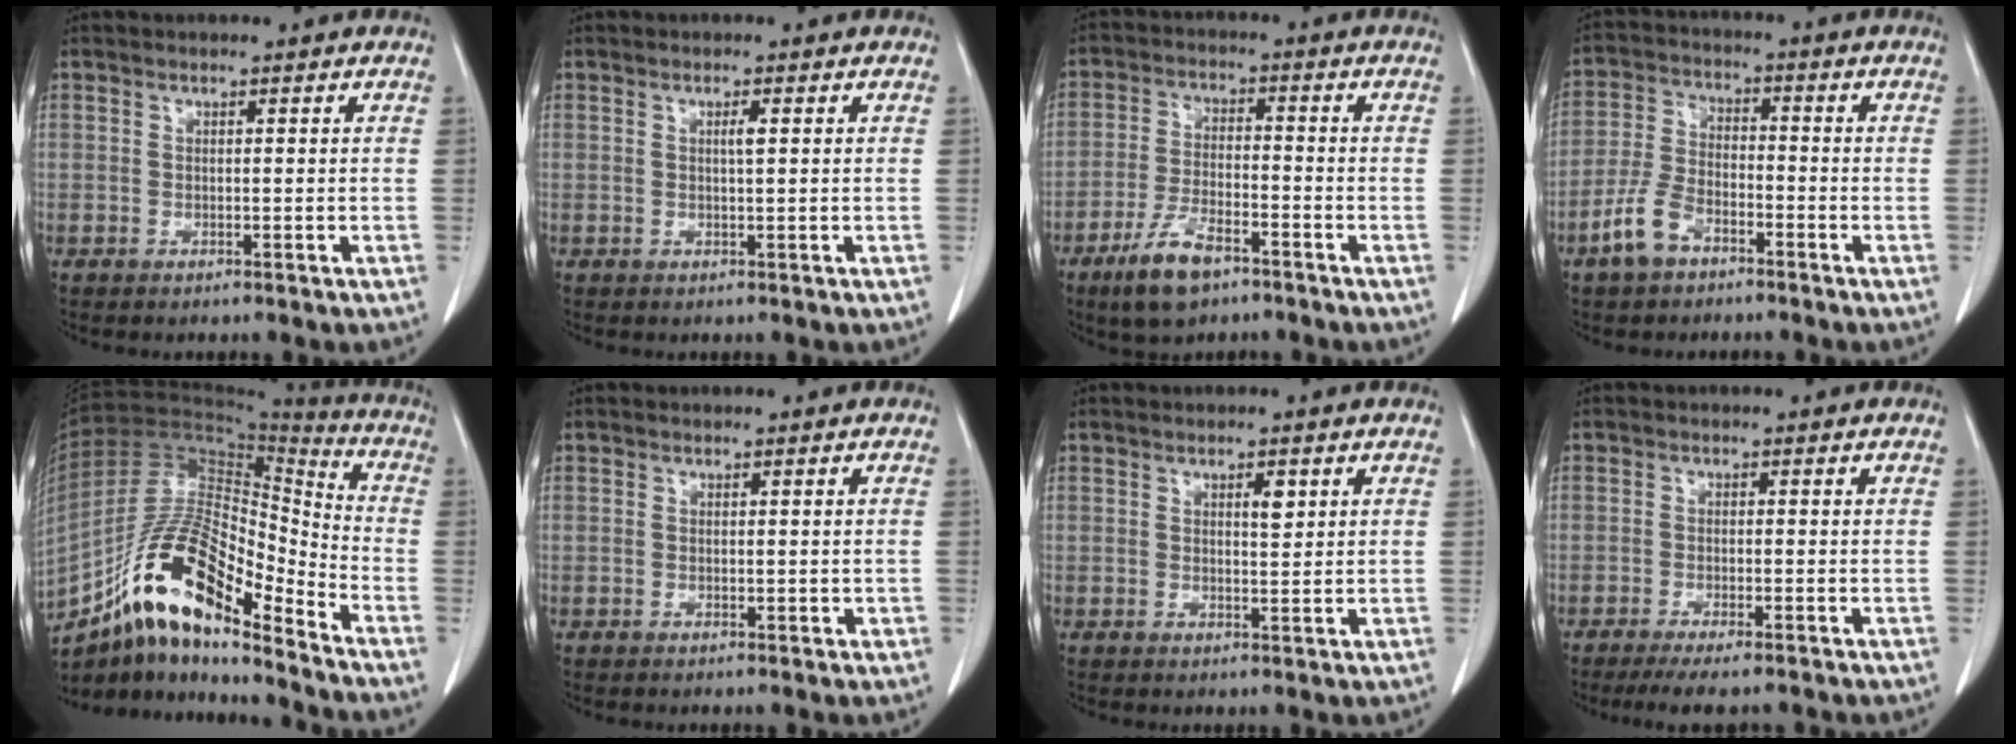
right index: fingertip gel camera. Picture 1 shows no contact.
{"total": 1.2, "force": [0.3, 0.0, 1.1], "torque": [-0.021, 0.002, 0.005]}
{"total": 8.3, "force": [-5.4, 2.8, 5.6], "torque": [-0.116, -0.008, -0.098]}
{"total": 7.0, "force": [-4.4, 3.5, 4.1], "torque": [-0.102, 0.006, -0.087]}
{"total": 18.0, "force": [-11.6, 4.7, 12.9], "torque": [-0.239, 0.024, -0.204]}
{"total": 0.8, "force": [-0.1, 0.5, 0.6], "torque": [-0.008, 0.002, 0.000]}
{"total": 2.1, "force": [0.9, 0.7, 1.8], "torque": [-0.027, -0.003, 0.014]}
{"total": 6.2, "force": [-5.1, 0.8, 3.4], "torque": [-0.040, -0.010, -0.077]}